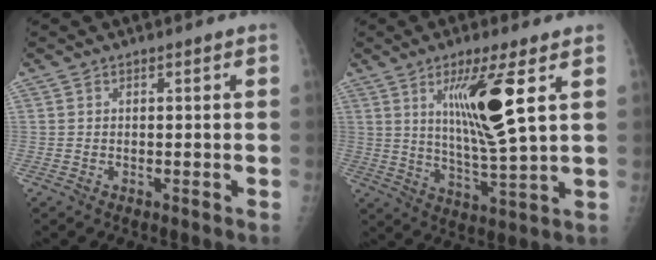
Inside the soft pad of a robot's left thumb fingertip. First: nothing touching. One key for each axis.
{"total": 14.1, "fx": 5.1, "fy": 1.7, "fz": 13.0, "tx": -0.242, "ty": -0.043, "tz": 0.098}